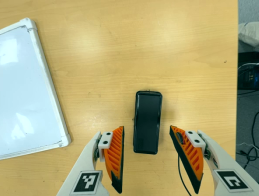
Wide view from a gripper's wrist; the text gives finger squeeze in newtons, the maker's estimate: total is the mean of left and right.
{"total": 0.0}